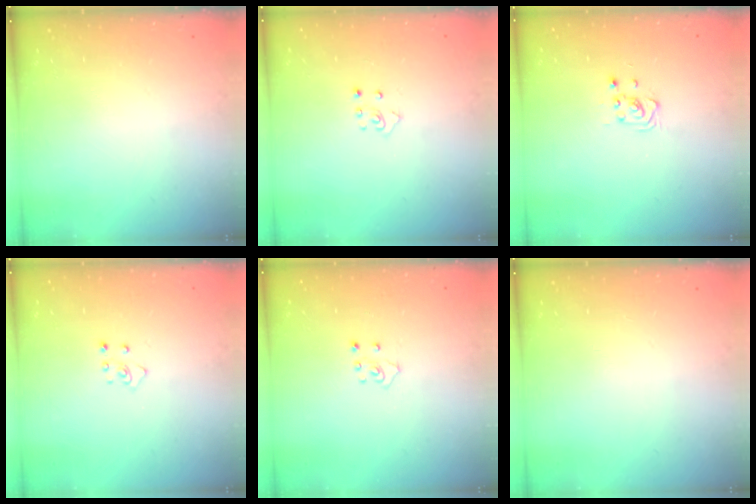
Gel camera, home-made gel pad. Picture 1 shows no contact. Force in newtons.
{"total": 3.4, "press": 3.4, "slide": 0.3}
{"total": 3.8, "press": 3.7, "slide": 0.6}
{"total": 2.8, "press": 2.8, "slide": 0.3}
{"total": 2.7, "press": 2.7, "slide": 0.2}
{"total": 0.0}